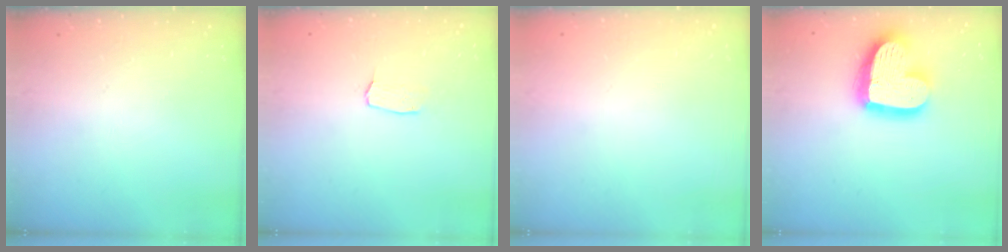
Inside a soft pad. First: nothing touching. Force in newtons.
{"total": 2.9, "press": 2.9, "slide": 0.2}
{"total": 0.0}
{"total": 19.4, "press": 19.3, "slide": 1.5}